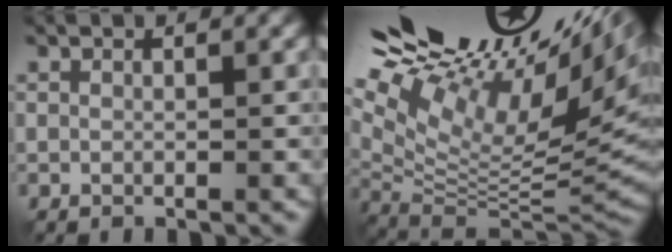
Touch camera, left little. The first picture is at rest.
{"total": 18.8, "force": [9.9, 6.3, 14.7], "torque": [-0.231, 0.035, 0.178]}